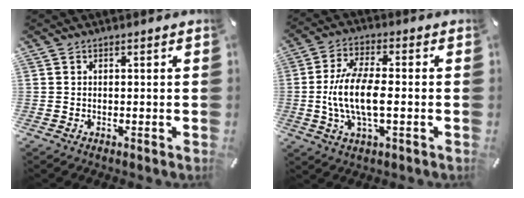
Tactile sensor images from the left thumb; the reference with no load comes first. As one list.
[{"total": 11.5, "force": [-1.5, 4.6, 10.4], "torque": [-0.211, -0.005, -0.027]}]